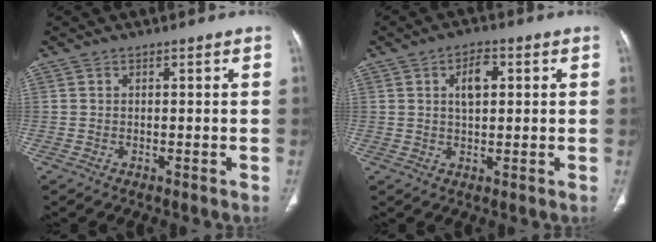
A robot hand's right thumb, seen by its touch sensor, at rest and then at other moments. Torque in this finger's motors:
{"motor_torque": [-0.37, 0.64, -0.06, 0.12, 0.07]}